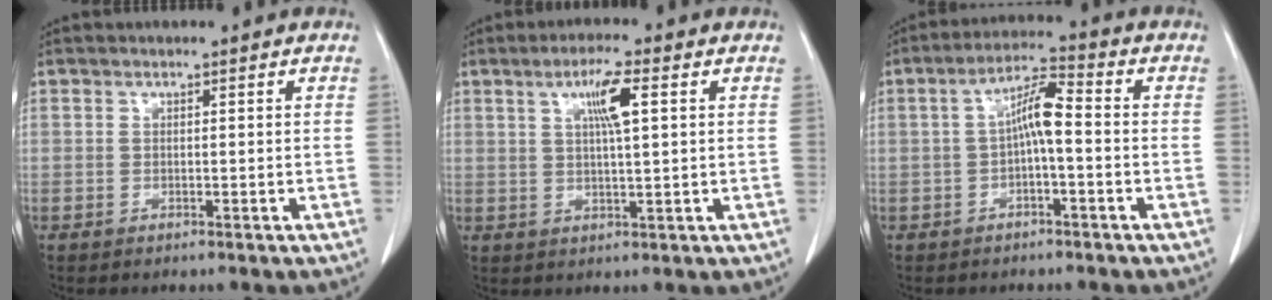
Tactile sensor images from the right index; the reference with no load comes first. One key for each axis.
{"total": 5.7, "fx": 2.0, "fy": 0.4, "fz": 5.4, "tx": -0.098, "ty": 0.002, "tz": 0.034}
{"total": 6.1, "fx": -0.4, "fy": 1.2, "fz": 5.9, "tx": -0.114, "ty": 0.022, "tz": -0.010}